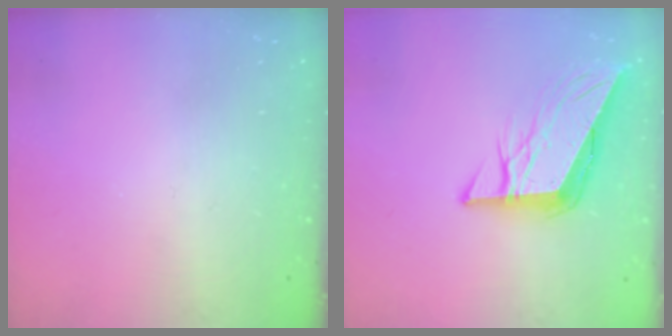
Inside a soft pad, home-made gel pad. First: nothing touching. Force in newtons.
{"total": 9.2, "press": 9.1, "slide": 0.8}